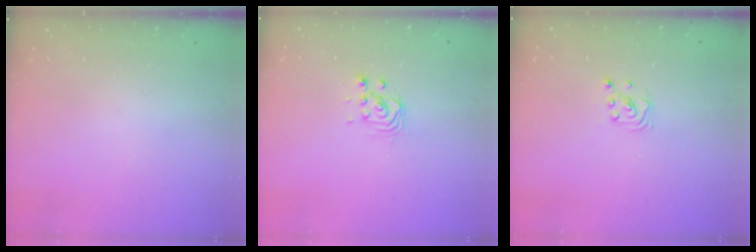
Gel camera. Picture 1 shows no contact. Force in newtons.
{"total": 3.0, "press": 3.0, "slide": 0.1}
{"total": 1.7, "press": 1.6, "slide": 0.1}